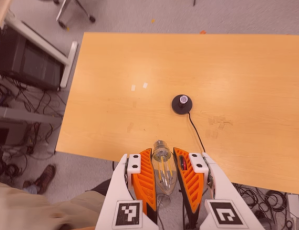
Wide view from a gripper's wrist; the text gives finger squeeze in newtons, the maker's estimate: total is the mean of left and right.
{"total": 20.6, "left": 22.3, "right": 19.0}